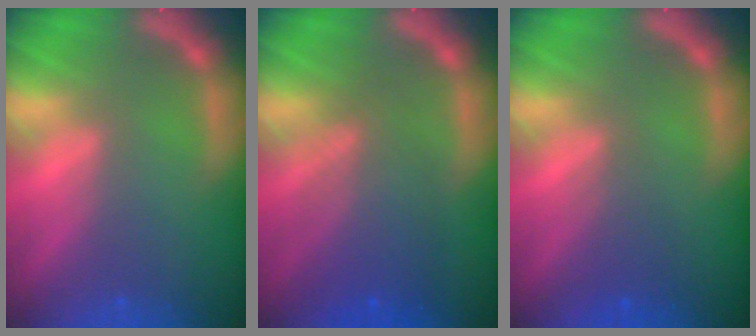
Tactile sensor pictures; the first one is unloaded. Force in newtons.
{"total": 6.0}
{"total": 2.0}